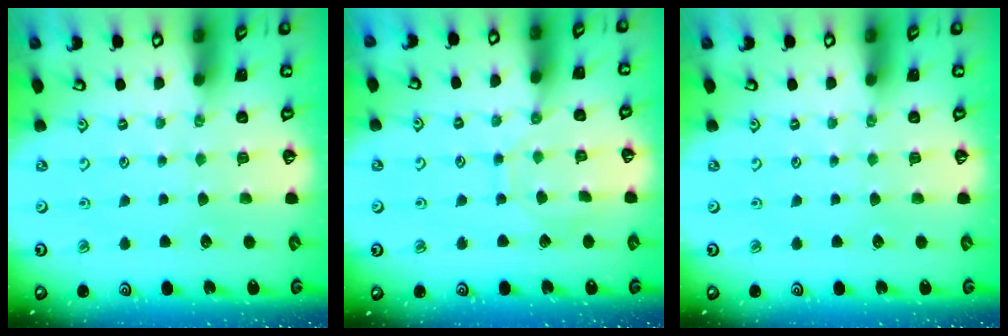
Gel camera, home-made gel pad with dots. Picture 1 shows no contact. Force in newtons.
{"total": 8.0, "press": 8.0, "slide": 0.6}
{"total": 0.0}